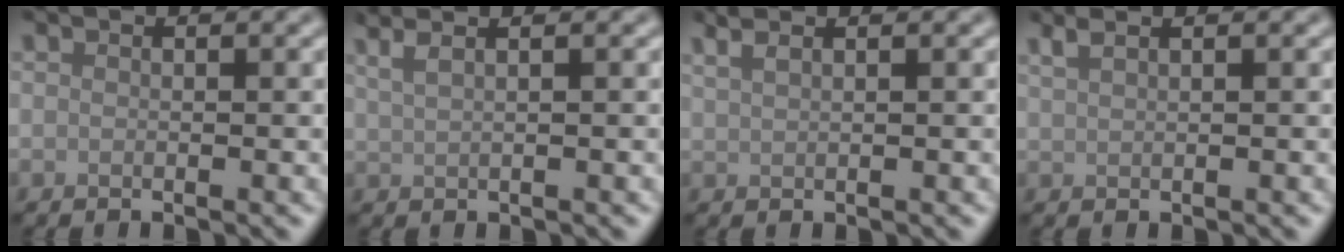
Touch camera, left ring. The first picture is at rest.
{"total": 4.5, "force": [2.9, 2.0, 2.8], "torque": [-0.032, 0.028, 0.021]}
{"total": 2.4, "force": [1.8, 0.9, 1.3], "torque": [-0.016, 0.006, 0.016]}
{"total": 1.8, "force": [1.5, 0.5, 1.0], "torque": [-0.015, 0.004, 0.023]}